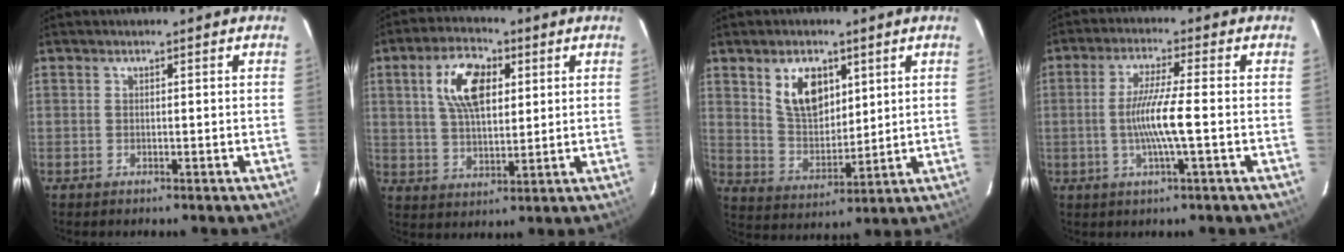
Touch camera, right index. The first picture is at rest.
{"total": 10.7, "force": [3.5, 5.5, 8.5], "torque": [-0.162, 0.019, 0.064]}
{"total": 9.8, "force": [4.6, 5.8, 6.5], "torque": [-0.115, 0.008, 0.098]}
{"total": 7.6, "force": [-1.4, -0.4, 7.4], "torque": [-0.142, -0.006, -0.027]}